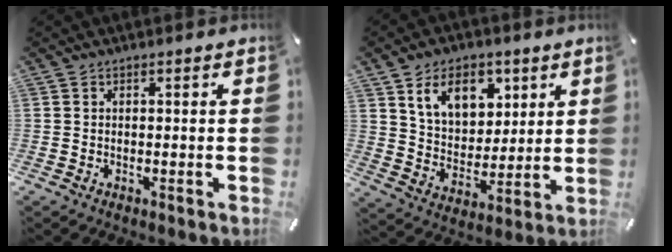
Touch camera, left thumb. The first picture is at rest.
{"total": 11.7, "force": [6.5, 8.3, 5.1], "torque": [-0.088, -0.021, 0.121]}